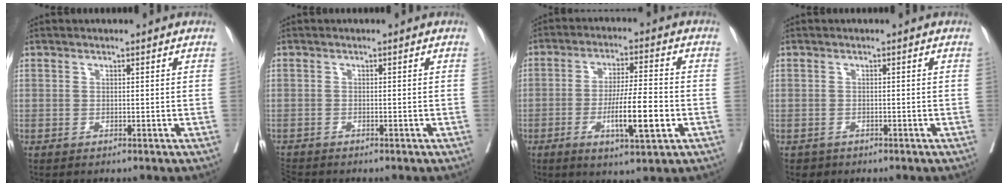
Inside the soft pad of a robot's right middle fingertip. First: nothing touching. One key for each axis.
{"total": 1.8, "fx": -1.8, "fy": 0.4, "fz": 0.0, "tx": 0.000, "ty": -0.009, "tz": -0.033}
{"total": 10.0, "fx": -3.2, "fy": 0.9, "fz": 9.4, "tx": -0.161, "ty": -0.010, "tz": -0.054}
{"total": 1.2, "fx": -0.9, "fy": 0.9, "fz": 0.0, "tx": -0.001, "ty": 0.002, "tz": -0.012}